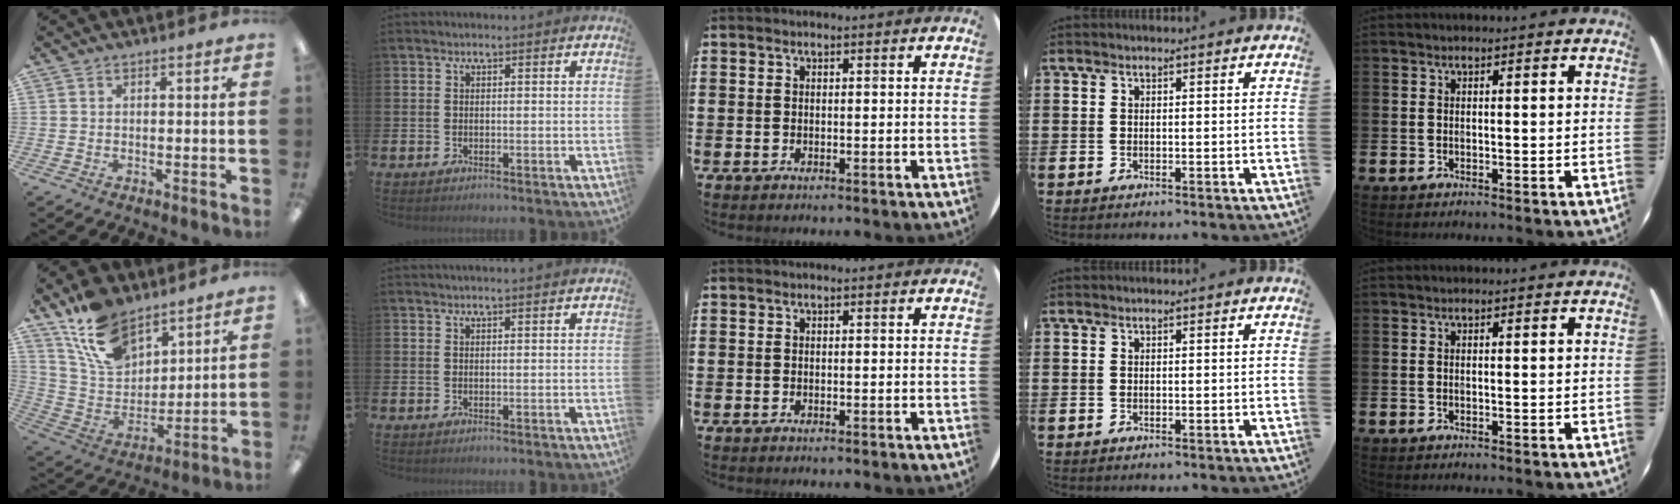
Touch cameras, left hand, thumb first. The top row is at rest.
{"thumb": {"total": 15.4, "force": [10.6, 8.4, 7.3], "torque": [-0.146, -0.046, 0.204]}, "index": {"total": 0.8, "force": [0.8, -0.1, 0.2], "torque": [-0.001, -0.002, 0.014]}}